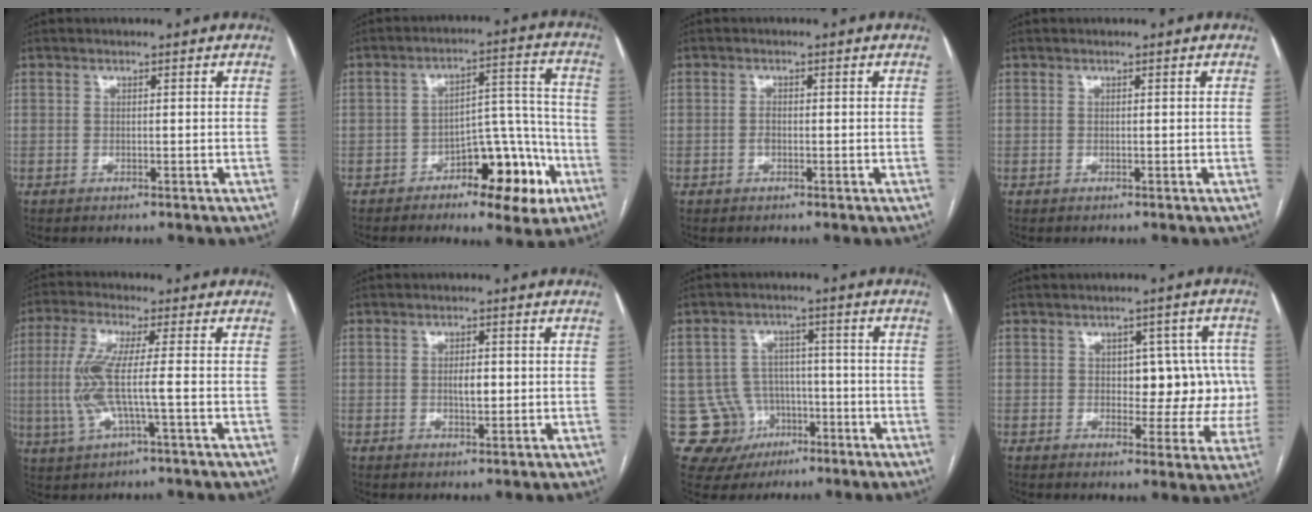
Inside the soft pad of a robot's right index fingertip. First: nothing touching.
{"total": 11.7, "force": [-6.1, 4.8, 8.8], "torque": [-0.107, 0.030, -0.083]}
{"total": 1.1, "force": [-0.3, 0.5, 0.9], "torque": [-0.018, 0.002, -0.006]}
{"total": 0.0}
{"total": 9.1, "force": [-1.1, 0.9, 9.0], "torque": [-0.201, 0.005, -0.024]}
{"total": 2.6, "force": [-0.1, 1.1, 2.4], "torque": [-0.040, 0.002, 0.000]}
{"total": 10.4, "force": [-3.8, 9.6, 1.2], "torque": [-0.030, 0.029, -0.043]}
{"total": 9.0, "force": [0.4, 5.4, 7.2], "torque": [-0.061, 0.028, 0.012]}